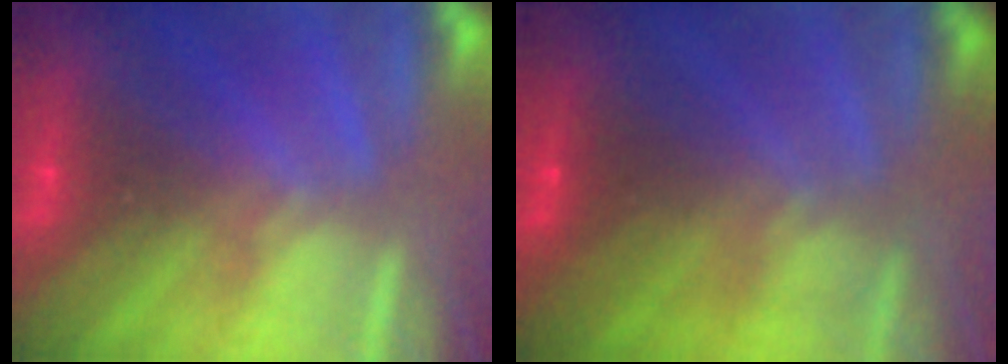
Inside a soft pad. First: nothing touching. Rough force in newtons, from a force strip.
{"total": 2.8}